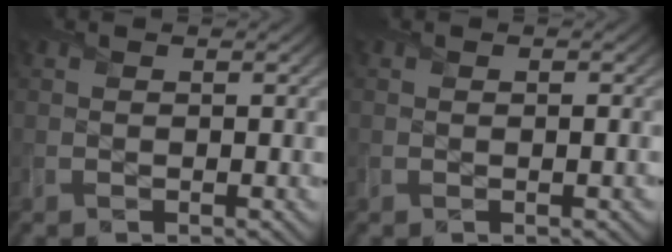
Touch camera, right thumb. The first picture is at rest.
{"total": 0.0}